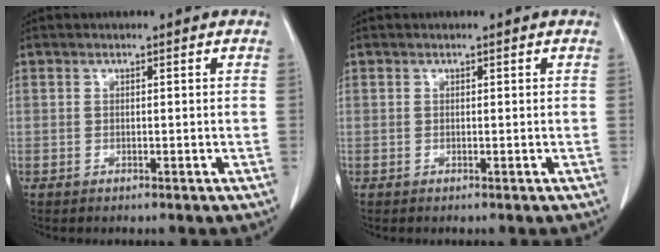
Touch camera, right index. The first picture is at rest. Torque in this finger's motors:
{"motor_torque": [0.03, -0.05, 0.03, 0.01]}